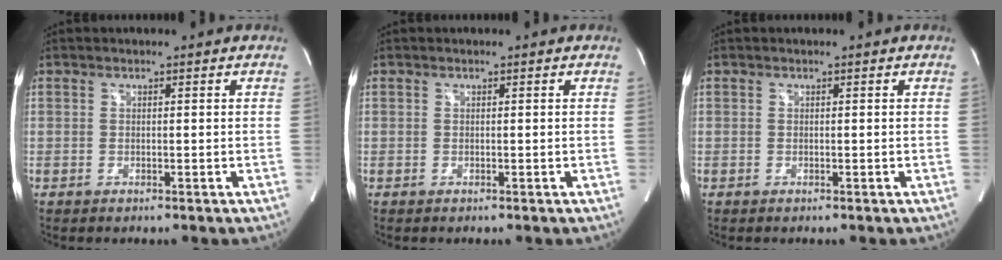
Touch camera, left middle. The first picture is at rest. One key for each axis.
{"total": 0.0}
{"total": 0.0}